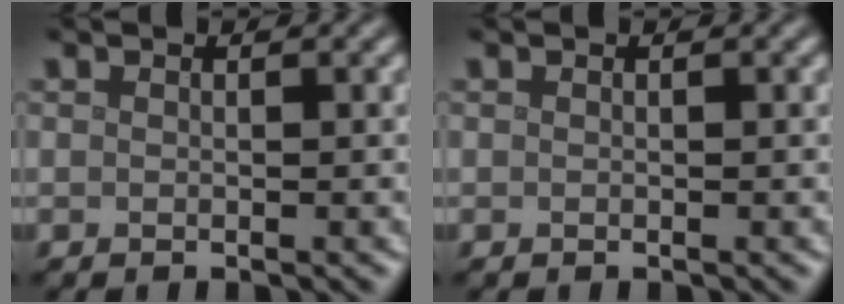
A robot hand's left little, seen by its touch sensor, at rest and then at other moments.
{"total": 0.0}